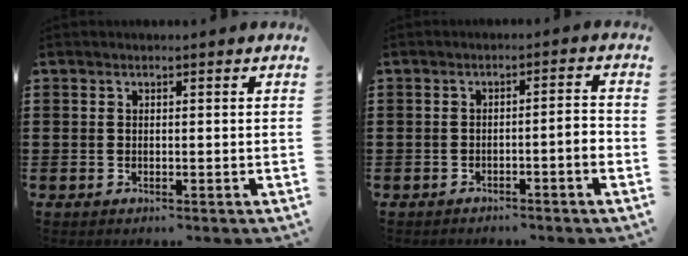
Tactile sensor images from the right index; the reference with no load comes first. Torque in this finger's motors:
{"motor_torque": [0.17, 0.30, 0.01, 0.00]}